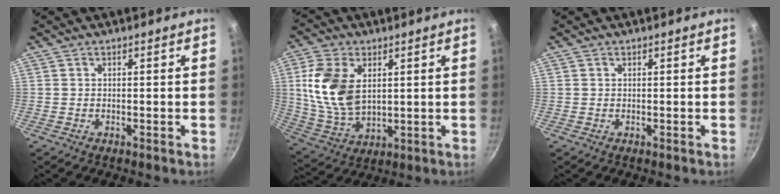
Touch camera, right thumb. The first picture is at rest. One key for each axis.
{"total": 13.8, "fx": 3.1, "fy": 8.7, "fz": 10.3, "tx": -0.190, "ty": -0.017, "tz": 0.072}
{"total": 0.0}